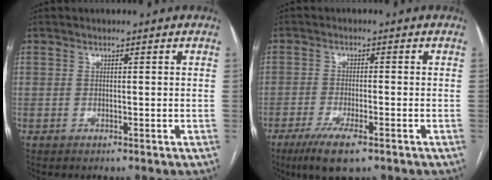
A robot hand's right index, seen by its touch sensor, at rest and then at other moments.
{"total": 6.8, "force": [-4.3, 1.4, 5.1], "torque": [-0.095, -0.014, -0.071]}